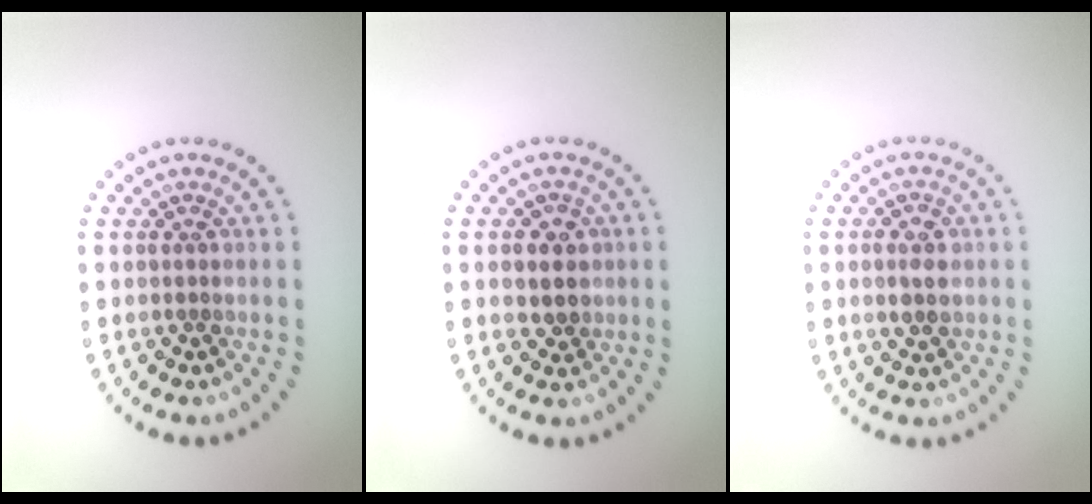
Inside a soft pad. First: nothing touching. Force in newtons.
{"total": 2.6, "press": 2.5, "slide": 0.7}
{"total": 2.3, "press": 2.3, "slide": 0.2}